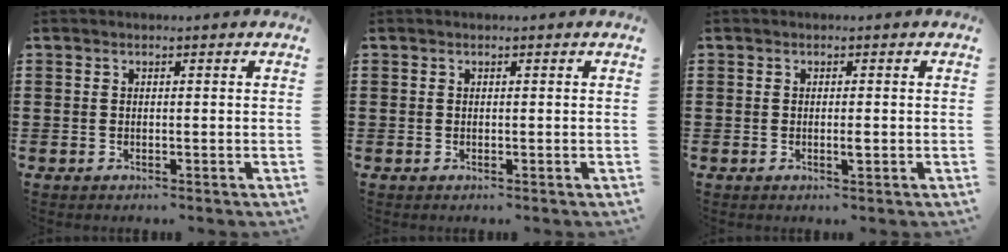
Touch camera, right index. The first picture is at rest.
{"total": 0.0}
{"total": 1.4, "force": [-0.3, 0.2, 1.4], "torque": [-0.026, -0.001, -0.006]}